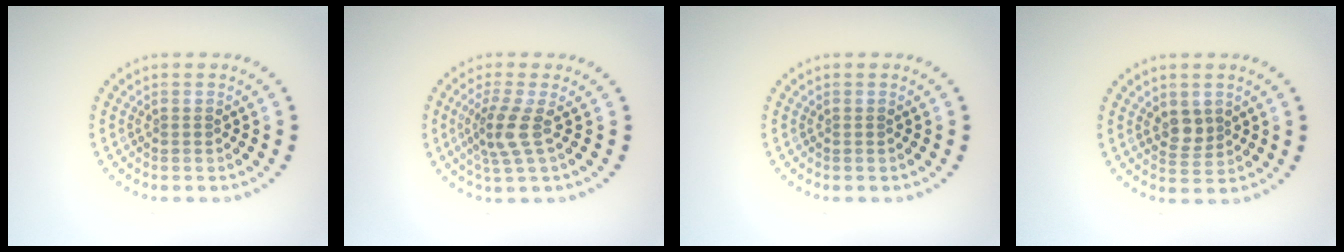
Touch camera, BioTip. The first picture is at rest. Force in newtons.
{"total": 2.8, "press": 2.1, "slide": 1.9}
{"total": 0.0}
{"total": 2.0, "press": 1.8, "slide": 0.9}